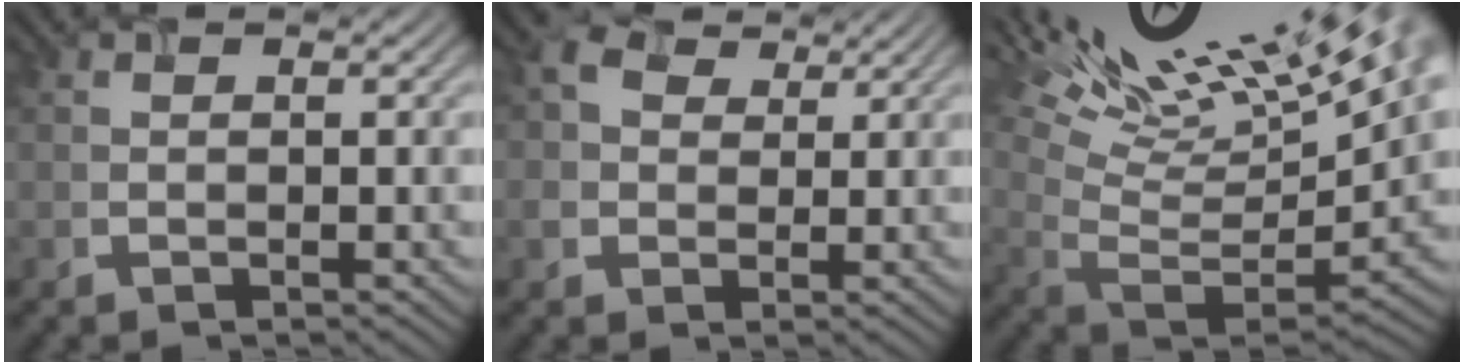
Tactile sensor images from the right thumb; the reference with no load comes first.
{"total": 3.0, "force": [1.1, 2.7, 0.6], "torque": [-0.026, 0.002, 0.024]}
{"total": 18.4, "force": [11.2, 5.7, 13.5], "torque": [-0.248, 0.024, 0.188]}